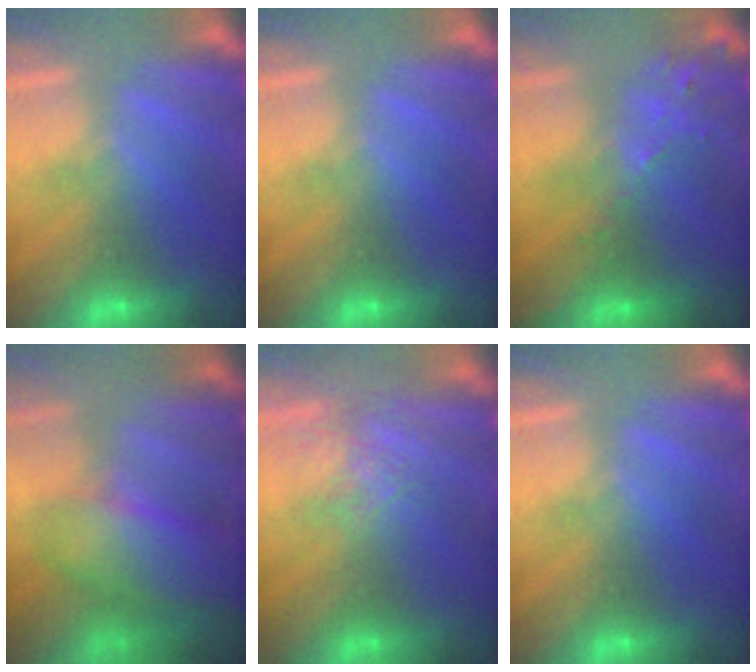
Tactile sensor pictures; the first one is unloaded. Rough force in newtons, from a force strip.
{"total": 0.0}
{"total": 7.9}
{"total": 7.6}
{"total": 2.7}
{"total": 0.0}